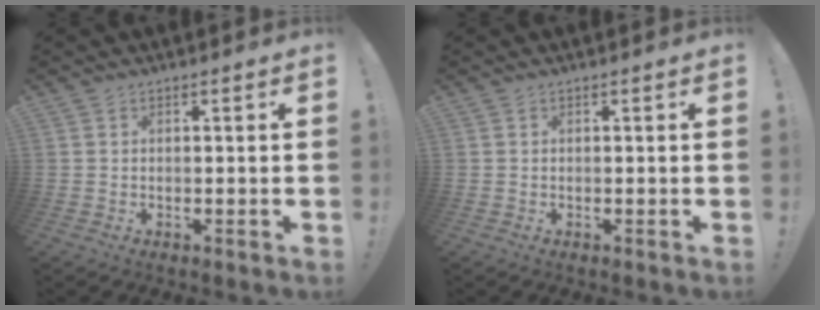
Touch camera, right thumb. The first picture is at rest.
{"total": 0.0}